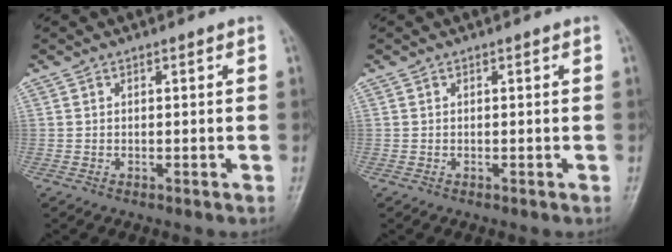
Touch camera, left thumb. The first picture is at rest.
{"total": 0.0}